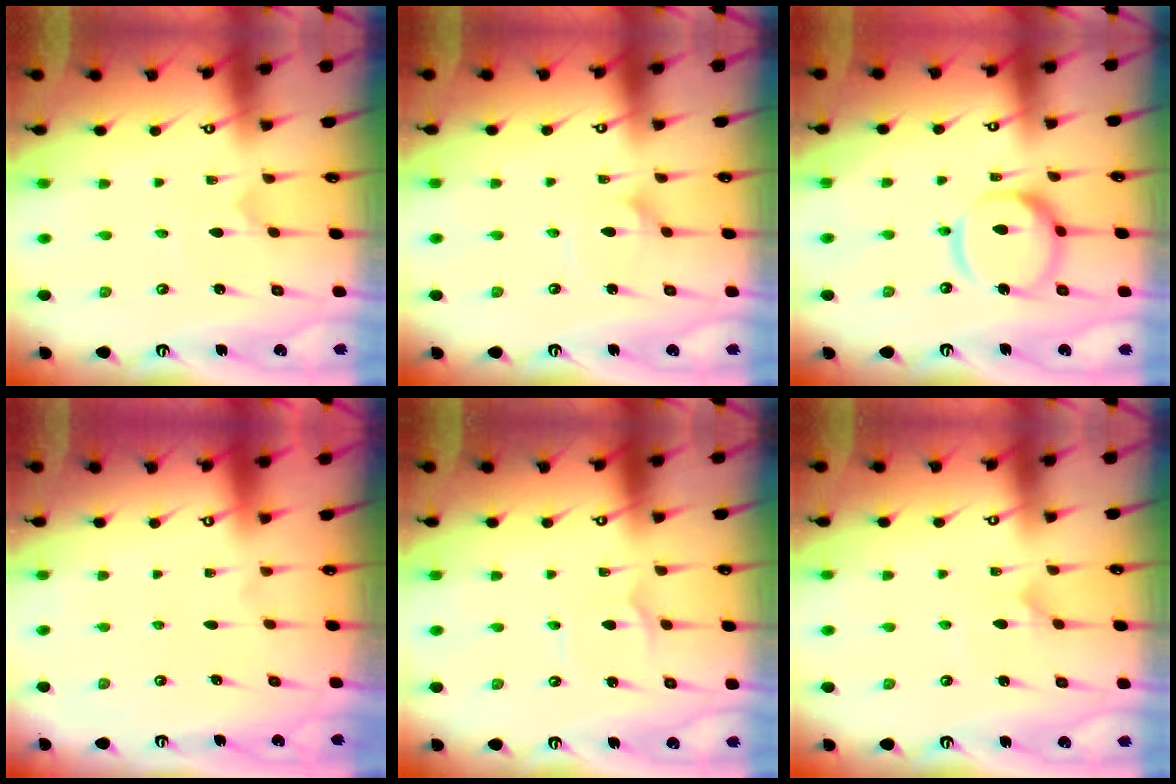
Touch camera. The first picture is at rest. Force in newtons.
{"total": 1.7, "press": 1.7, "slide": 0.0}
{"total": 13.7, "press": 13.7, "slide": 1.3}
{"total": 0.0}
{"total": 1.1, "press": 1.1, "slide": 0.1}
{"total": 3.5, "press": 3.5, "slide": 0.3}